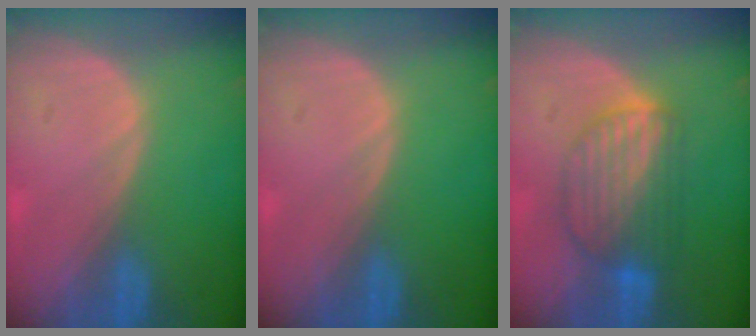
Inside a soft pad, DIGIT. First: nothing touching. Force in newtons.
{"total": 0.0}
{"total": 7.4, "press": 7.2, "slide": 1.7}